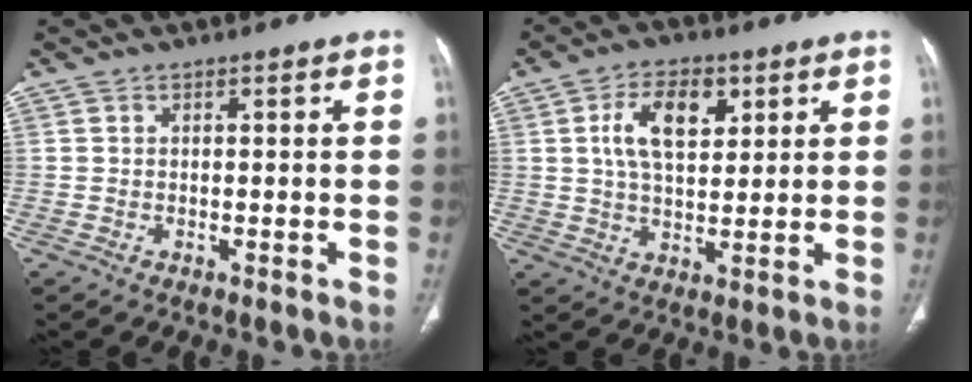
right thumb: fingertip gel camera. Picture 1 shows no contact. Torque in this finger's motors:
{"motor_torque": [0.08, 0.29, 0.74, -0.19, 0.15]}